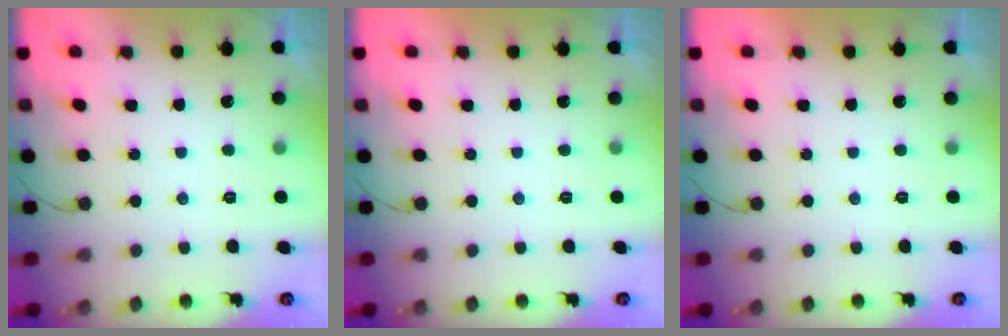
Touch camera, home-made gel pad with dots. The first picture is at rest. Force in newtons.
{"total": 1.8, "press": 1.8, "slide": 0.1}
{"total": 1.8, "press": 1.8, "slide": 0.0}